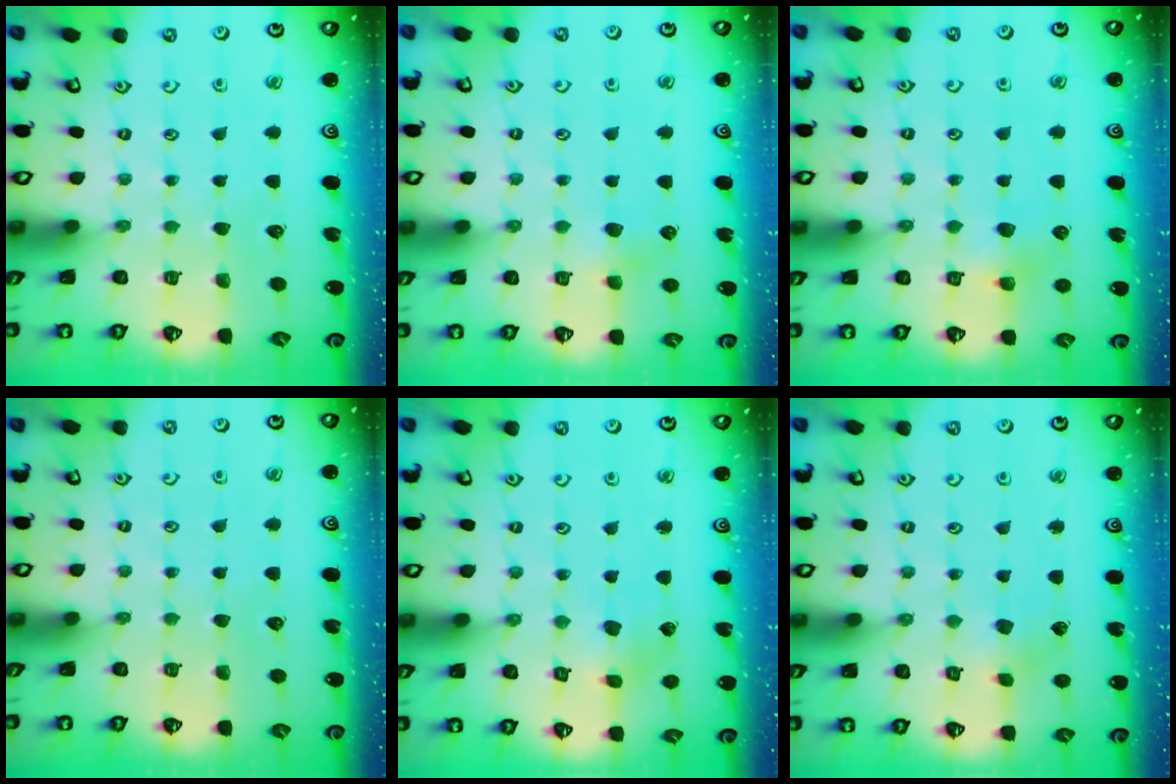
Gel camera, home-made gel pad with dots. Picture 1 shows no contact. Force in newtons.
{"total": 3.7, "press": 3.7, "slide": 0.6}
{"total": 4.4, "press": 4.3, "slide": 0.9}
{"total": 0.0}
{"total": 2.8, "press": 2.8, "slide": 0.1}
{"total": 2.5, "press": 2.4, "slide": 0.2}